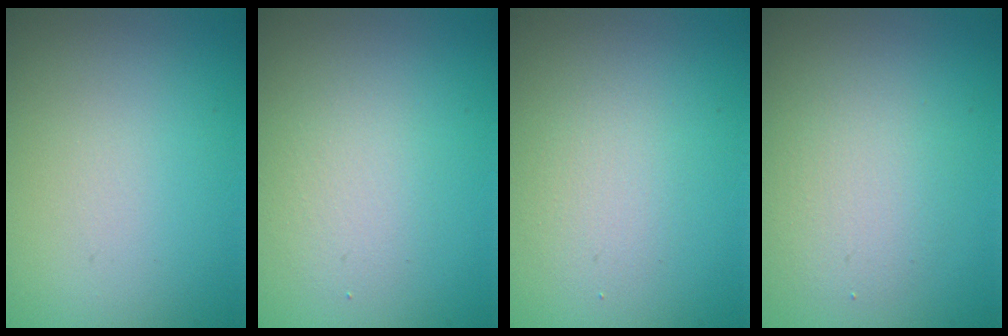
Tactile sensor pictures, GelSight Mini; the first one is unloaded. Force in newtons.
{"total": 1.9, "press": 1.9, "slide": 0.1}
{"total": 1.7, "press": 1.7, "slide": 0.1}
{"total": 2.6, "press": 2.6, "slide": 0.2}